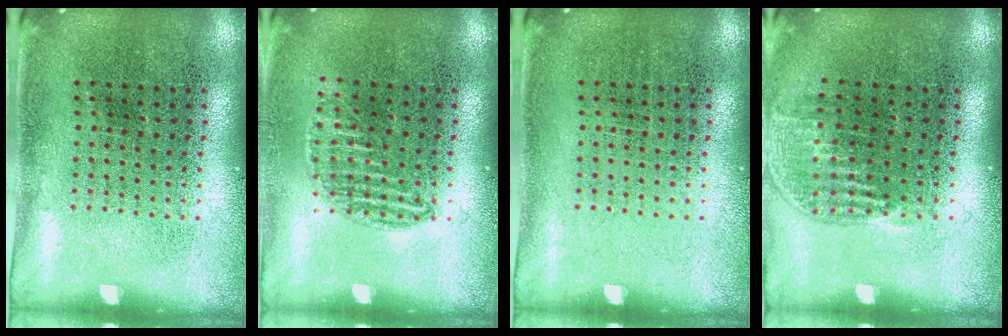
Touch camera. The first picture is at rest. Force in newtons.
{"total": 1.1, "press": 1.0, "slide": 0.4}
{"total": 0.0}
{"total": 1.1, "press": 0.9, "slide": 0.6}